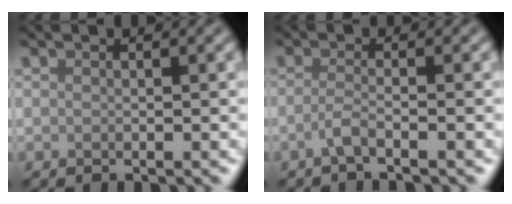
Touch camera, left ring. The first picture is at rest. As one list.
[{"total": 1.9, "force": [-1.2, 0.4, 1.4], "torque": [-0.025, -0.002, -0.033]}]